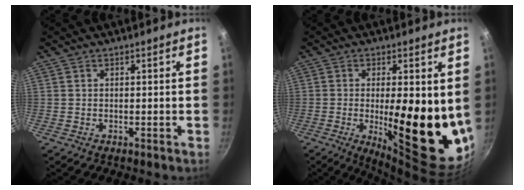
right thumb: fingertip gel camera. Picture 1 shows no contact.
{"total": 18.7, "force": [-0.6, 5.9, 17.8], "torque": [-0.230, -0.031, 0.001]}